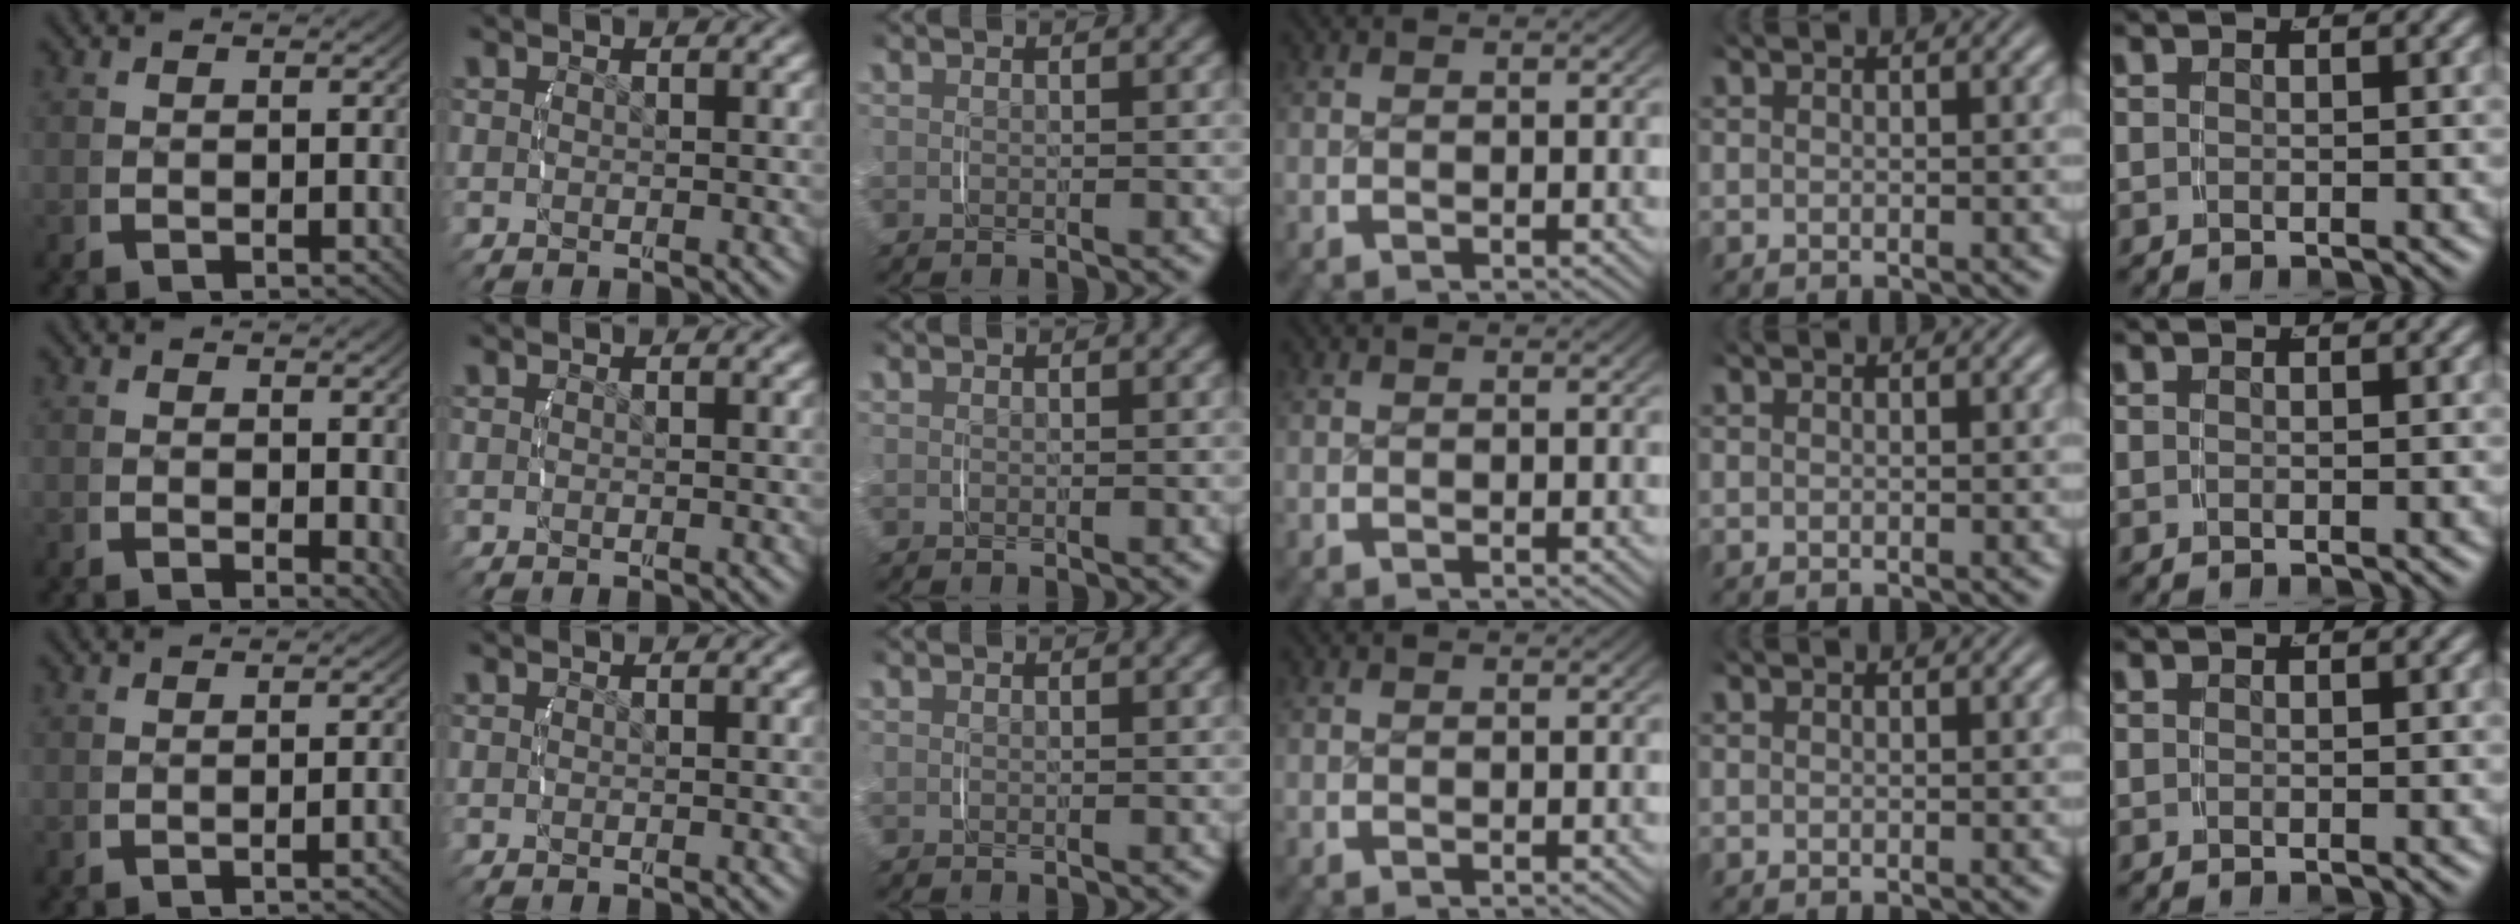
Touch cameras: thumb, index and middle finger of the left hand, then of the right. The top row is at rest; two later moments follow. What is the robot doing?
{"motion": "lift_and_place", "object": "measuring cup"}